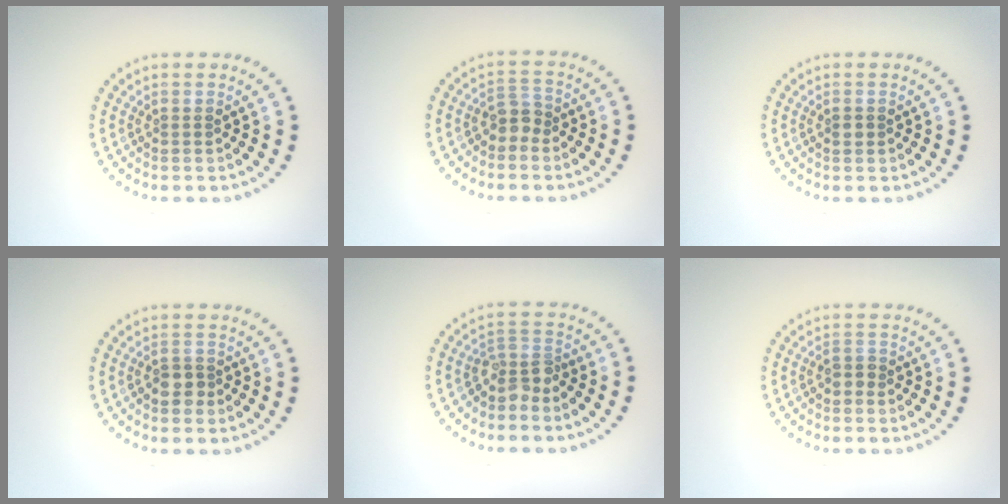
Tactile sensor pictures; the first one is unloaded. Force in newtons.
{"total": 1.8, "press": 1.5, "slide": 1.0}
{"total": 0.9, "press": 0.9, "slide": 0.1}
{"total": 1.9, "press": 1.7, "slide": 0.9}
{"total": 2.4, "press": 1.9, "slide": 1.4}
{"total": 1.3, "press": 1.2, "slide": 0.5}